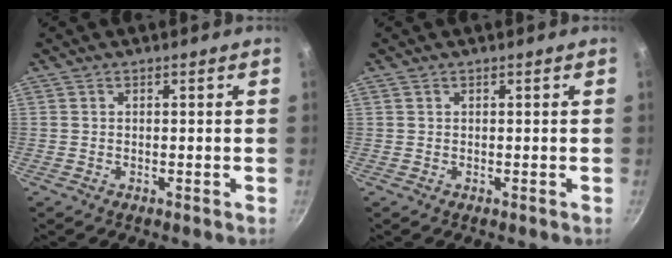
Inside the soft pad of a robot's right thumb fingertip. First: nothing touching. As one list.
[{"total": 0.0}]